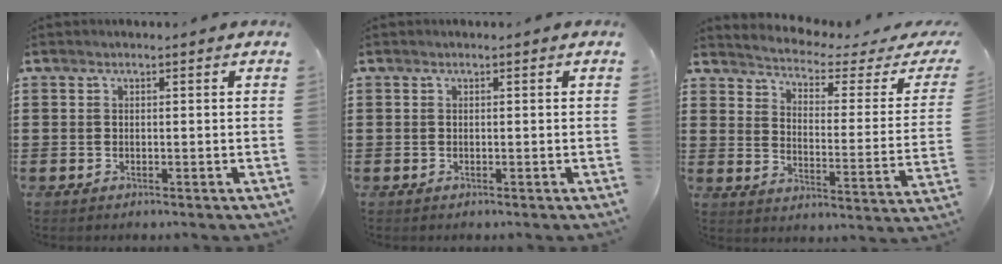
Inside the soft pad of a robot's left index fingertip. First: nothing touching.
{"total": 0.0}
{"total": 2.6, "force": [2.3, 0.3, 1.2], "torque": [-0.043, -0.026, 0.029]}